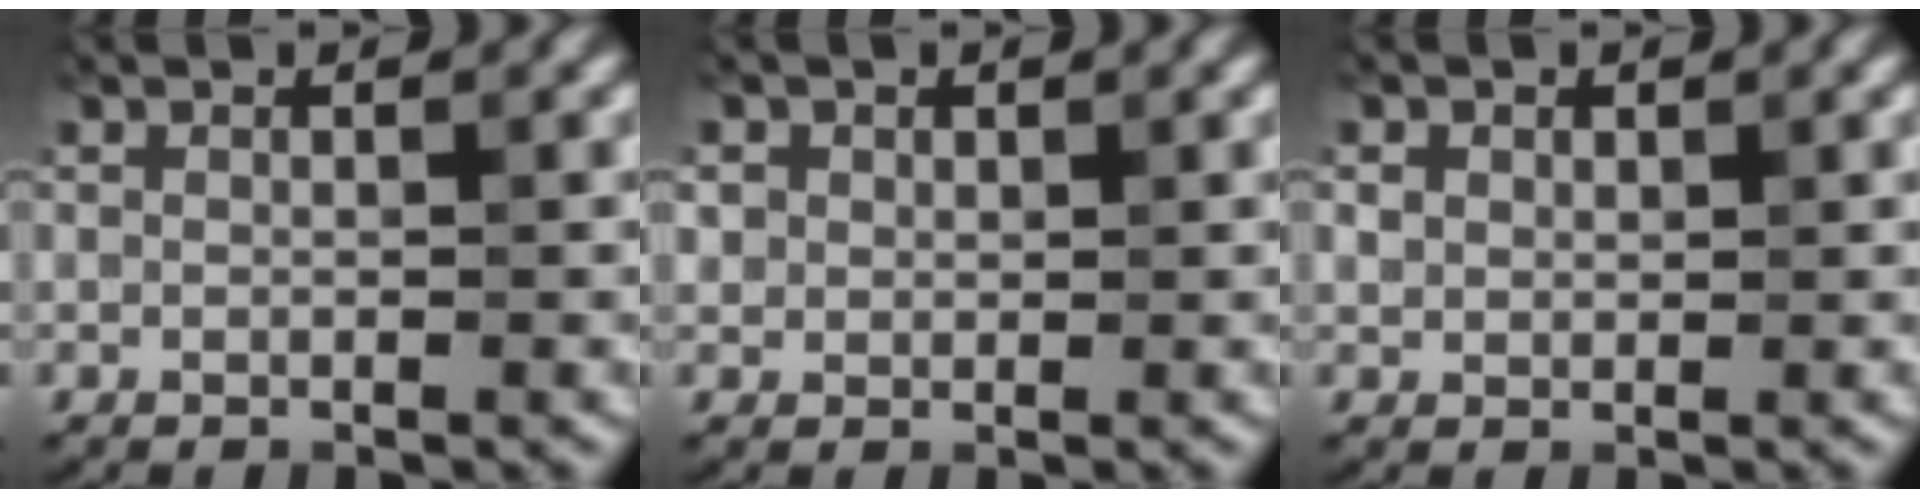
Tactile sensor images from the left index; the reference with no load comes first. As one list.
[{"total": 1.3, "force": [0.5, 1.2, 0.2], "torque": [-0.004, -0.006, 0.014]}, {"total": 1.1, "force": [0.5, 0.9, 0.3], "torque": [-0.009, -0.002, 0.011]}]